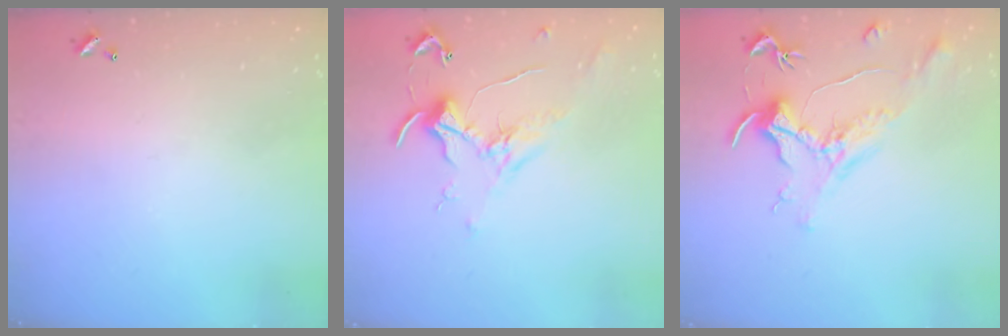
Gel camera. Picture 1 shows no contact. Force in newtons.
{"total": 0.7, "press": 0.3, "slide": 0.7}
{"total": 1.5, "press": 1.3, "slide": 0.8}